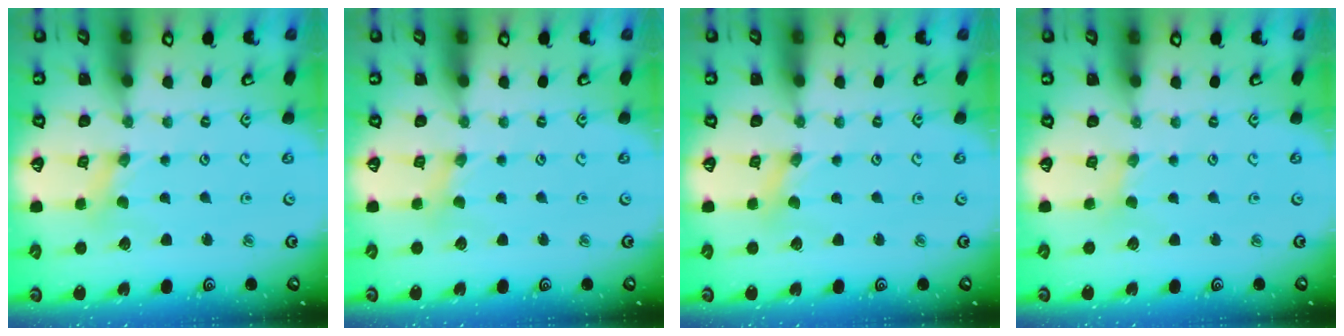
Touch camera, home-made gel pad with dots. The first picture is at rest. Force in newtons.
{"total": 0.0}
{"total": 0.0}
{"total": 0.0}